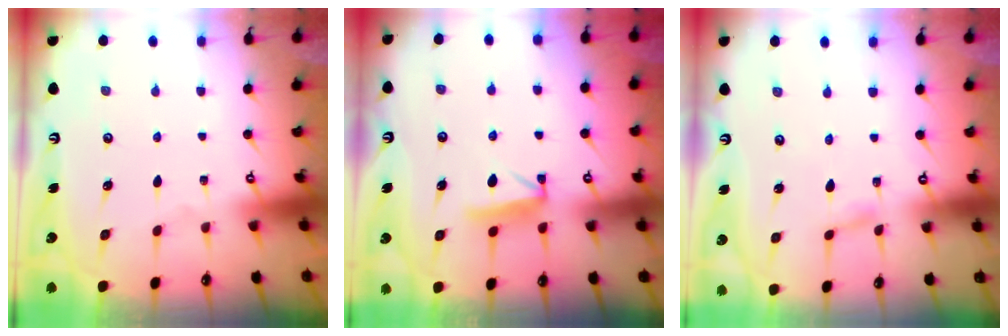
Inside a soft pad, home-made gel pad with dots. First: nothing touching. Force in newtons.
{"total": 7.7, "press": 7.7, "slide": 0.7}
{"total": 1.1, "press": 1.1, "slide": 0.1}